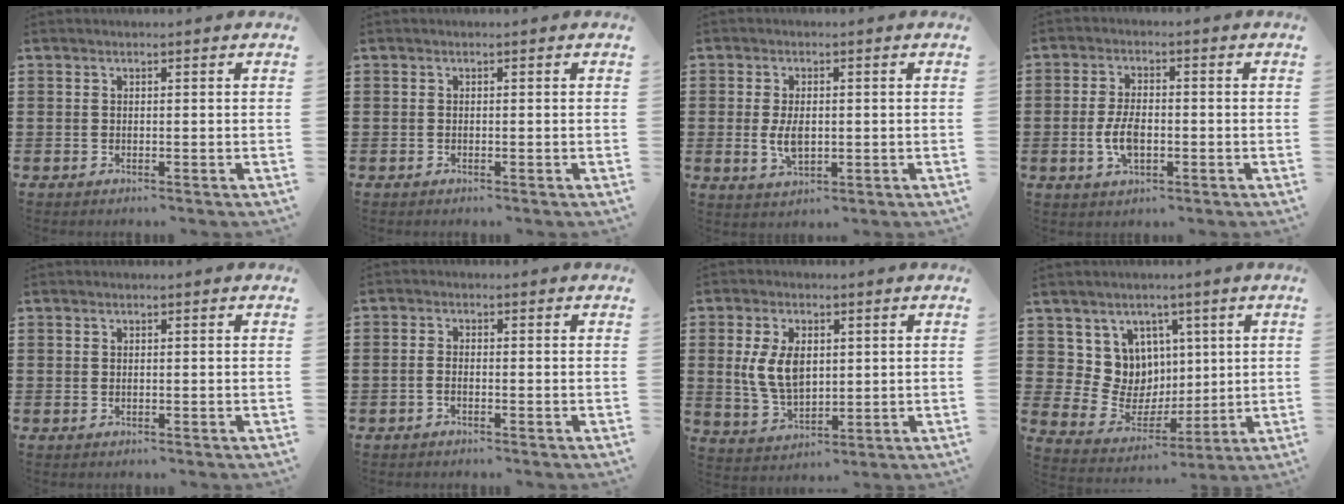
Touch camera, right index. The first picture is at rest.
{"total": 0.0}
{"total": 4.4, "force": [-0.3, 2.4, 3.7], "torque": [-0.084, 0.000, -0.008]}
{"total": 5.4, "force": [-1.0, 2.7, 4.5], "torque": [-0.101, 0.000, -0.022]}
{"total": 0.0}
{"total": 1.2, "force": [-0.8, 0.4, 0.7], "torque": [-0.016, -0.002, -0.016]}
{"total": 7.7, "force": [1.3, 4.8, 6.0], "torque": [-0.143, 0.008, 0.019]}
{"total": 8.4, "force": [2.3, 8.0, 1.2], "torque": [-0.054, -0.028, 0.049]}